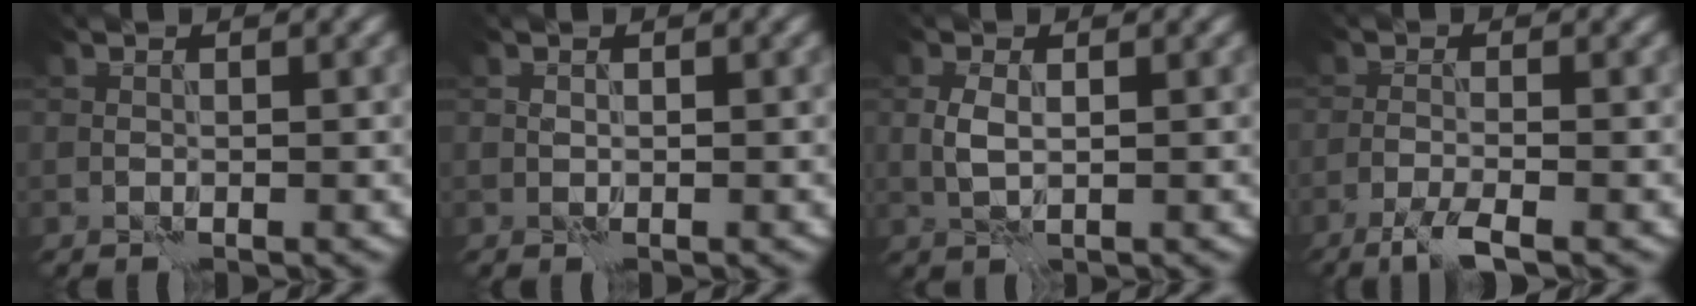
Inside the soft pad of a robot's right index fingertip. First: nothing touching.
{"total": 0.0}
{"total": 1.7, "force": [0.1, 0.8, 1.5], "torque": [-0.035, 0.000, 0.005]}
{"total": 3.0, "force": [-2.1, 0.3, 2.2], "torque": [-0.044, 0.001, -0.046]}